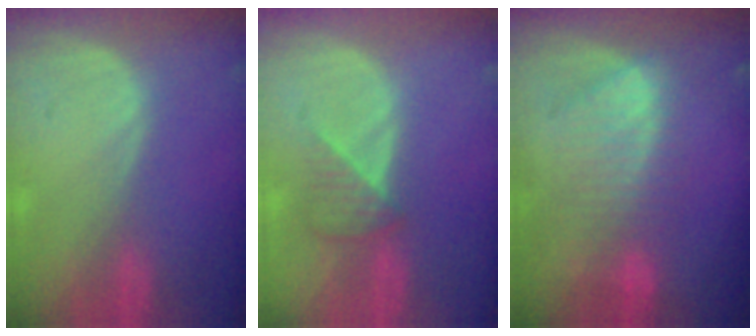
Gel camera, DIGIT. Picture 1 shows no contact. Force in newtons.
{"total": 3.4, "press": 3.3, "slide": 0.8}
{"total": 7.6, "press": 7.4, "slide": 1.8}